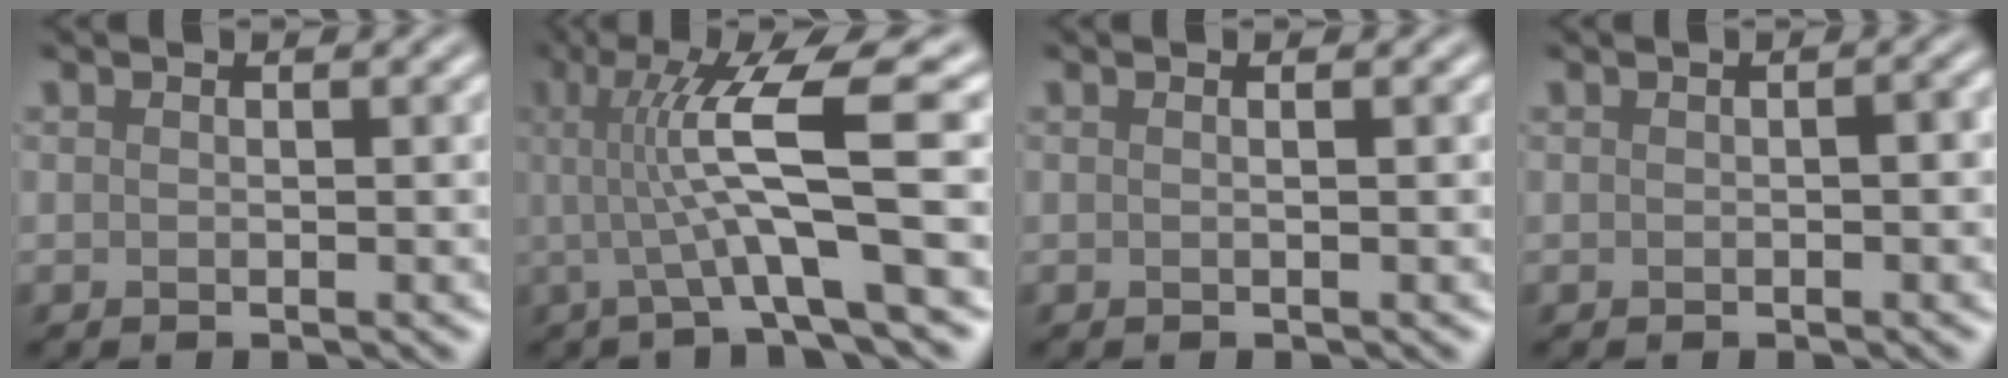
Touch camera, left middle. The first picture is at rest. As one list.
[{"total": 7.4, "force": [0.4, 1.0, 7.3], "torque": [-0.118, 0.004, 0.014]}, {"total": 0.6, "force": [0.2, 0.4, 0.4], "torque": [0.007, -0.001, -0.006]}, {"total": 0.7, "force": [-0.1, 0.1, 0.7], "torque": [-0.005, 0.005, 0.008]}]